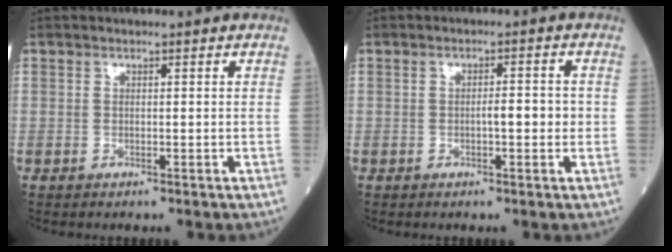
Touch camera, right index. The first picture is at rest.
{"total": 3.0, "force": [-0.4, 0.7, 2.9], "torque": [-0.043, 0.005, -0.008]}